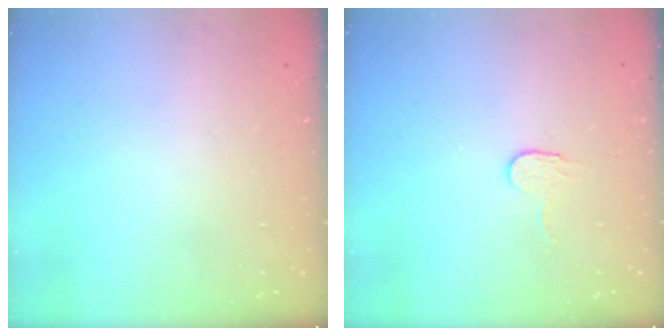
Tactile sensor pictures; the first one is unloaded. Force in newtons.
{"total": 3.5, "press": 3.5, "slide": 0.2}